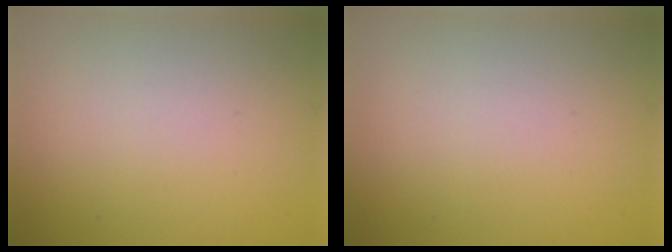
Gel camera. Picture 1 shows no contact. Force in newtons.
{"total": 0.0}